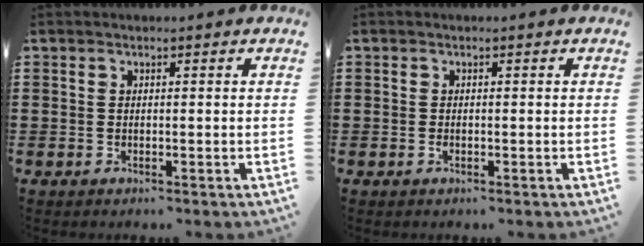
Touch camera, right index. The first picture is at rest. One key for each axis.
{"total": 0.5, "fx": -0.3, "fy": 0.2, "fz": 0.4, "tx": -0.009, "ty": -0.005, "tz": -0.004}